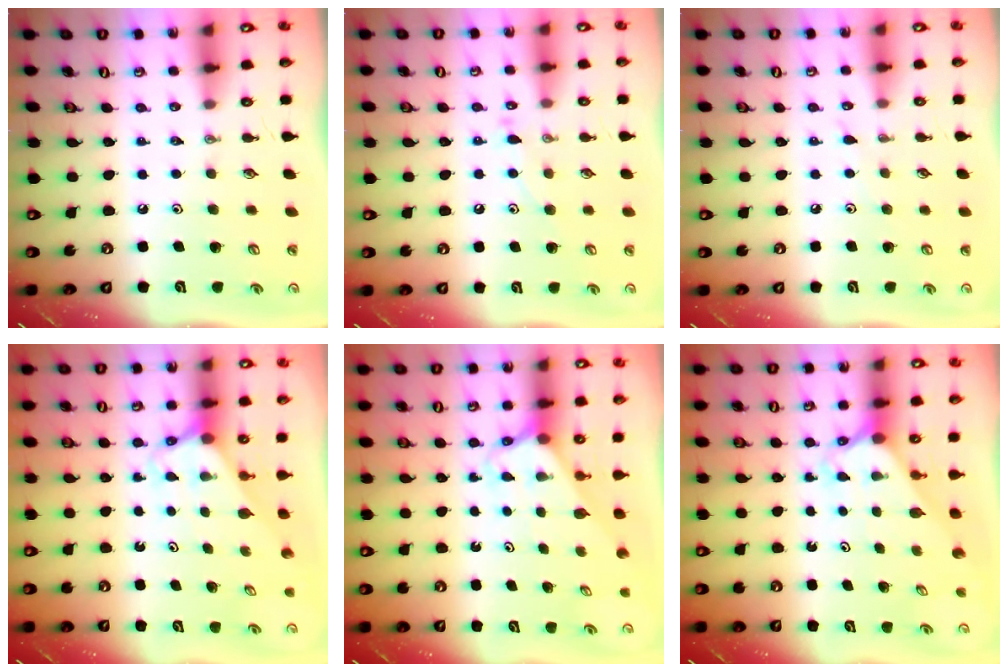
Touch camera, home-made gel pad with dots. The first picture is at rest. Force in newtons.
{"total": 7.3, "press": 7.3, "slide": 0.6}
{"total": 2.5, "press": 2.5, "slide": 0.4}
{"total": 2.6, "press": 2.6, "slide": 0.2}
{"total": 2.5, "press": 2.5, "slide": 0.3}
{"total": 2.2, "press": 2.2, "slide": 0.2}